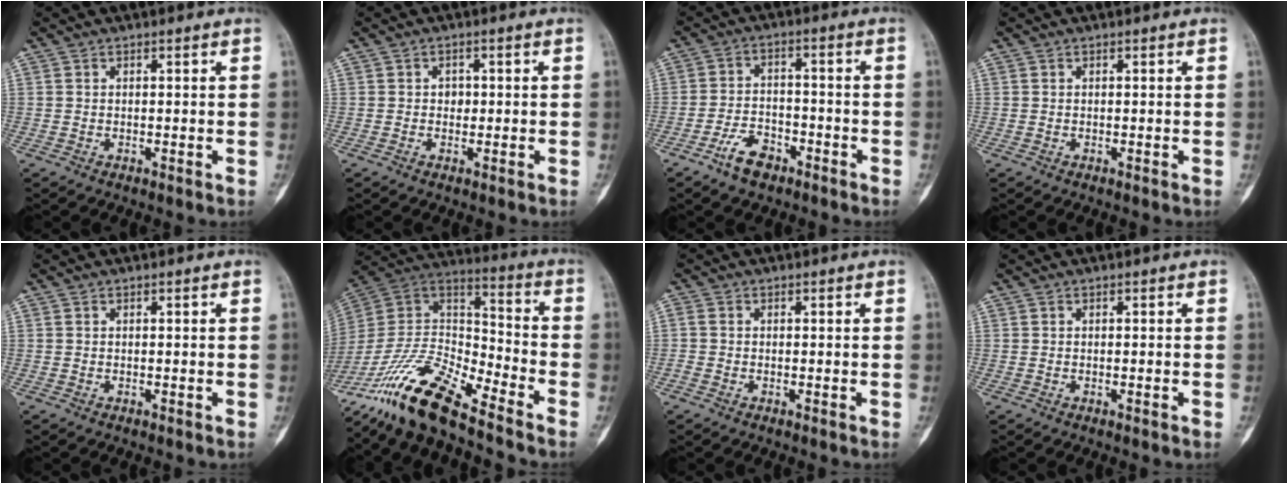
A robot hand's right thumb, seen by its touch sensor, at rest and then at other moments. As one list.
[{"total": 0.6, "force": [-0.3, 0.4, 0.3], "torque": [0.001, 0.002, -0.009]}, {"total": 6.4, "force": [-4.3, 3.3, 3.4], "torque": [-0.055, 0.030, -0.078]}, {"total": 0.0}, {"total": 0.0}, {"total": 18.9, "force": [-14.7, 4.5, 11.0], "torque": [-0.203, 0.079, -0.281]}, {"total": 1.2, "force": [-0.3, 0.9, 0.7], "torque": [-0.021, -0.002, -0.013]}, {"total": 0.6, "force": [-0.2, 0.1, 0.5], "torque": [-0.006, -0.001, -0.002]}]